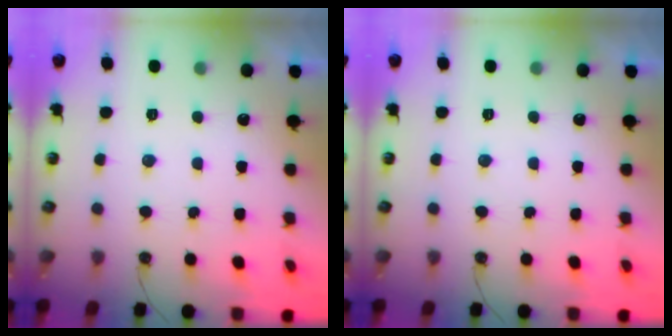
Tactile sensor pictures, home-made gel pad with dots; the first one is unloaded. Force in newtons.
{"total": 0.0}